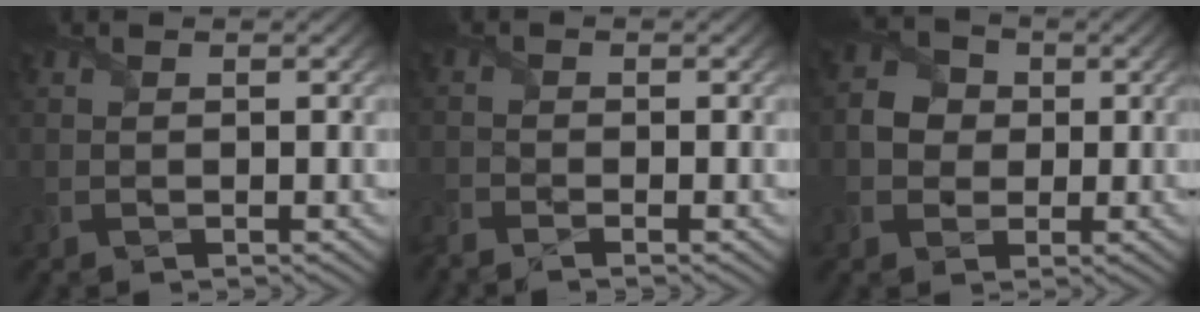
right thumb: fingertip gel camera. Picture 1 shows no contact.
{"total": 2.1, "force": [-1.9, 0.3, 0.9], "torque": [-0.028, -0.011, -0.048]}
{"total": 3.8, "force": [0.1, 3.4, 1.6], "torque": [-0.038, 0.008, -0.009]}